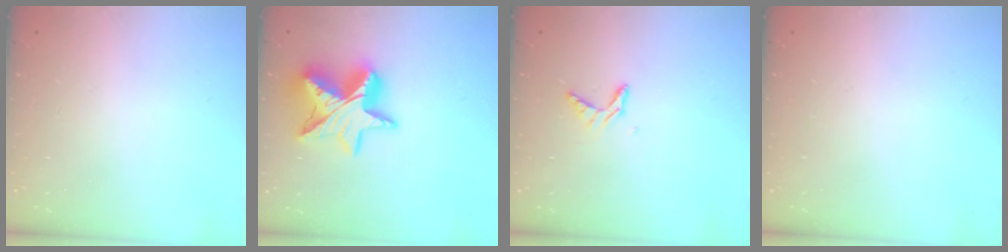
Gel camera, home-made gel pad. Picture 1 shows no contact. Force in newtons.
{"total": 15.2, "press": 15.2, "slide": 1.4}
{"total": 5.5, "press": 5.4, "slide": 0.5}
{"total": 0.0}